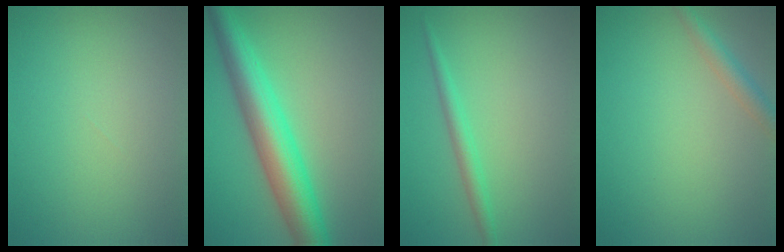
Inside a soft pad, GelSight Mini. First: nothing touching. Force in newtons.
{"total": 7.4, "press": 7.4, "slide": 0.1}
{"total": 1.8, "press": 1.8, "slide": 0.1}
{"total": 2.0, "press": 2.0, "slide": 0.1}